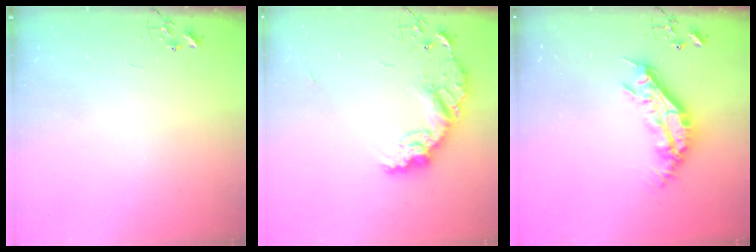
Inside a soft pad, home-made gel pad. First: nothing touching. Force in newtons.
{"total": 14.5, "press": 14.5, "slide": 0.6}
{"total": 16.8, "press": 16.8, "slide": 0.3}